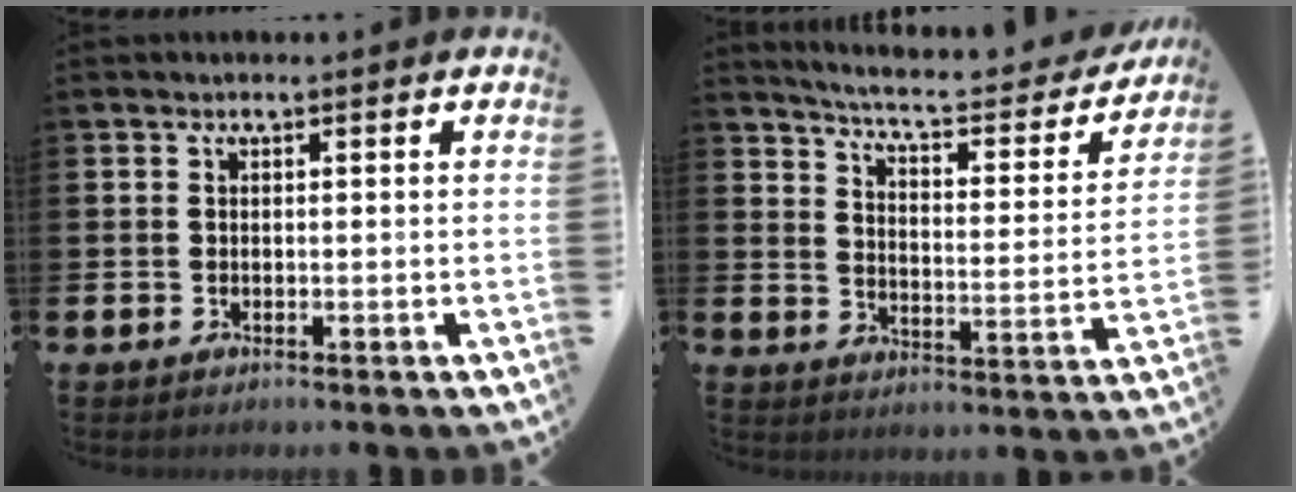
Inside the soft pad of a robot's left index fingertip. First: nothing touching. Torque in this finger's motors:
{"motor_torque": [0.98, -1.16, 0.22, 0.04]}